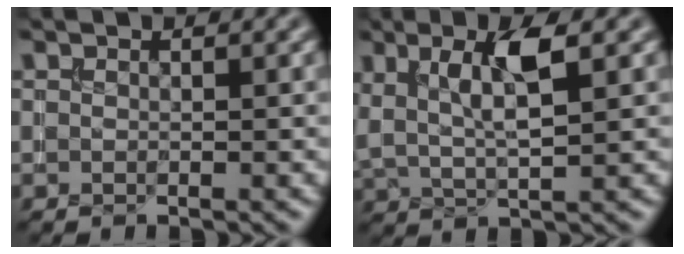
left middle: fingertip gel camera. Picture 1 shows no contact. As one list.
[{"total": 5.0, "force": [1.5, 1.5, 4.5], "torque": [-0.084, -0.002, 0.030]}]